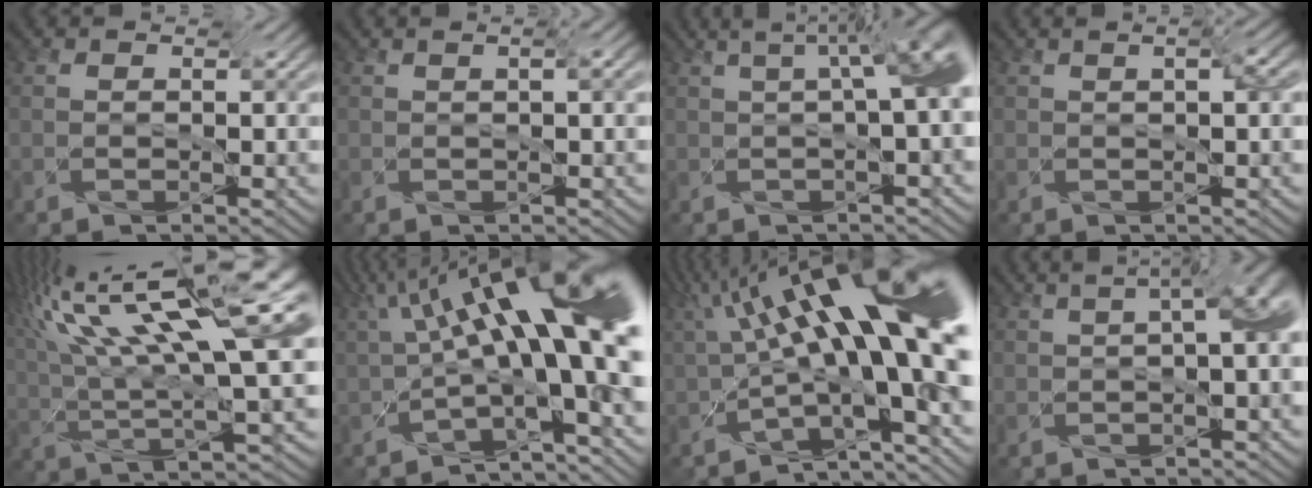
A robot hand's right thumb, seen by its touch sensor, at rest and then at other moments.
{"total": 1.1, "force": [0.4, -0.2, 1.0], "torque": [-0.011, 0.003, 0.007]}
{"total": 12.1, "force": [2.9, 4.4, 10.9], "torque": [-0.108, 0.067, 0.032]}
{"total": 1.8, "force": [0.6, -0.1, 1.7], "torque": [-0.022, 0.006, 0.010]}
{"total": 16.5, "force": [5.9, 5.8, 14.2], "torque": [-0.247, 0.031, 0.101]}
{"total": 12.8, "force": [1.1, 3.5, 12.2], "torque": [-0.181, 0.032, 0.018]}
{"total": 14.1, "force": [1.2, 4.2, 13.4], "torque": [-0.206, 0.037, 0.016]}
{"total": 9.5, "force": [1.5, 3.4, 8.8], "torque": [-0.068, 0.055, 0.008]}